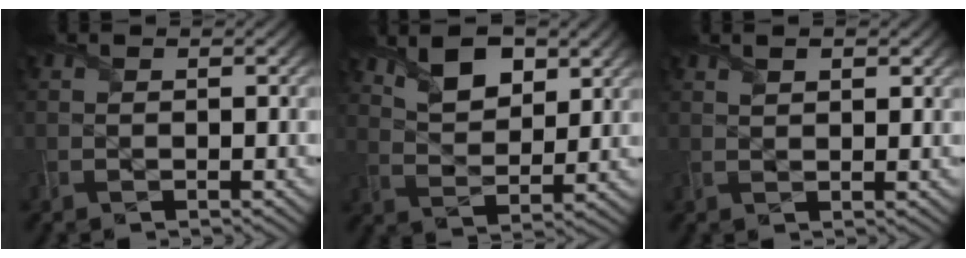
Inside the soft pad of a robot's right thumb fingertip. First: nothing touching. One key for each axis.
{"total": 7.6, "fx": 4.6, "fy": 3.6, "fz": 4.9, "tx": -0.101, "ty": 0.002, "tz": 0.090}
{"total": 2.5, "fx": 1.6, "fy": 0.9, "fz": 1.8, "tx": -0.027, "ty": -0.004, "tz": 0.032}